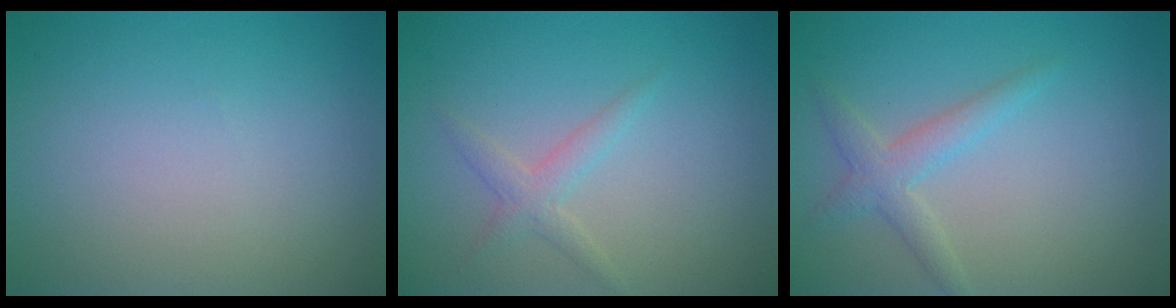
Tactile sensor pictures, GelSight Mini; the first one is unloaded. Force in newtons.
{"total": 1.7, "press": 1.7, "slide": 0.1}
{"total": 2.4, "press": 2.4, "slide": 0.2}